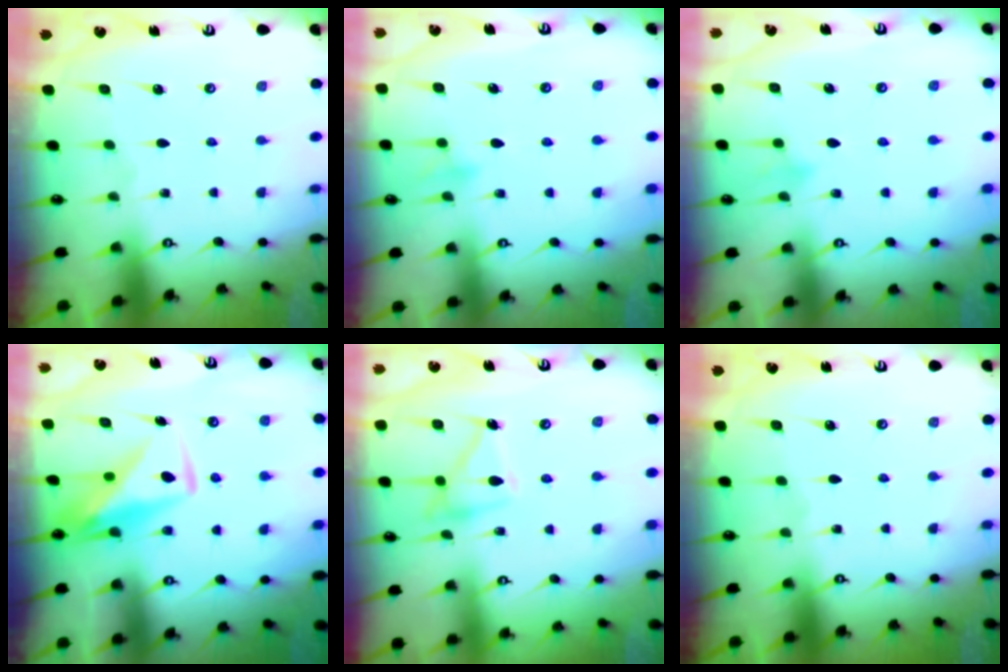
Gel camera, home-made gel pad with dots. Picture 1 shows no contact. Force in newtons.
{"total": 7.5, "press": 7.4, "slide": 0.6}
{"total": 7.9, "press": 7.8, "slide": 1.4}
{"total": 9.6, "press": 9.6, "slide": 0.6}
{"total": 13.6, "press": 13.6, "slide": 0.9}
{"total": 0.0}